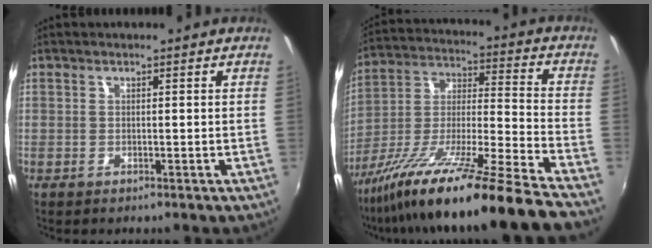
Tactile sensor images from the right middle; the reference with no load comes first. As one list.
[{"total": 24.9, "force": [-19.7, -1.9, 15.2], "torque": [-0.237, -0.062, -0.334]}]